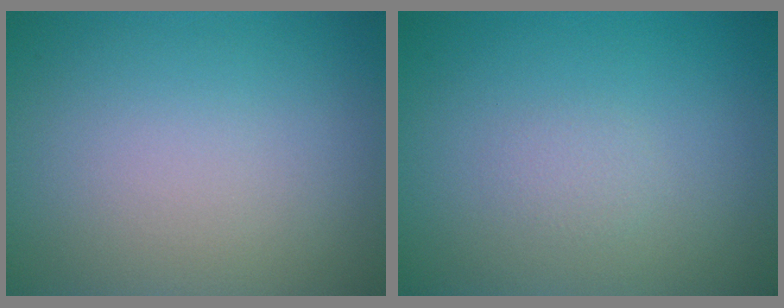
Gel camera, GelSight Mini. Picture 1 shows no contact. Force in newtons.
{"total": 0.8, "press": 0.8, "slide": 0.1}